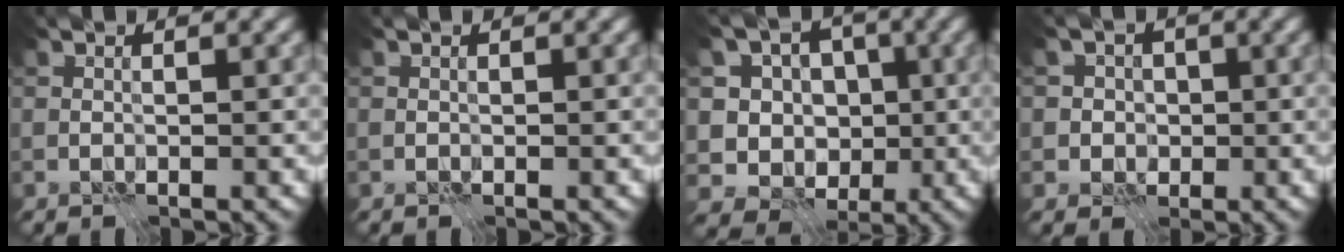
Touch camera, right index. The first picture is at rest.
{"total": 0.0}
{"total": 8.3, "force": [-0.9, 7.7, 3.1], "torque": [-0.044, 0.027, -0.045]}
{"total": 2.8, "force": [0.1, 2.7, 1.0], "torque": [0.007, 0.007, -0.011]}